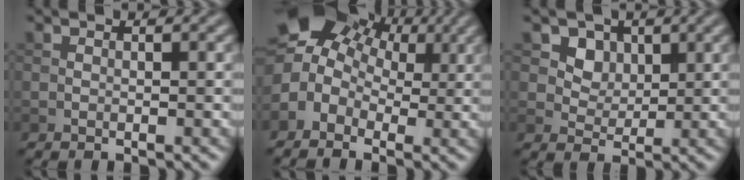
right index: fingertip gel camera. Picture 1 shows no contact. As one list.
[{"total": 8.0, "force": [1.8, 6.2, 4.8], "torque": [-0.083, 0.021, 0.015]}, {"total": 3.4, "force": [1.5, 2.8, 1.4], "torque": [-0.028, -0.017, 0.040]}]